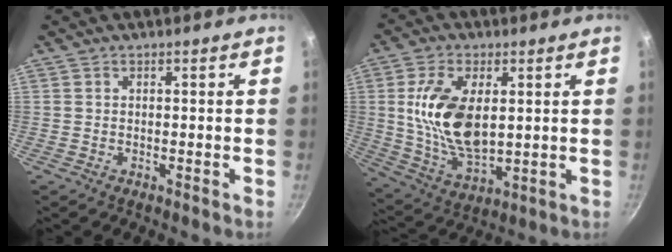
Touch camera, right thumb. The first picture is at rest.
{"total": 15.2, "force": [2.5, 8.1, 12.6], "torque": [-0.230, -0.014, 0.055]}